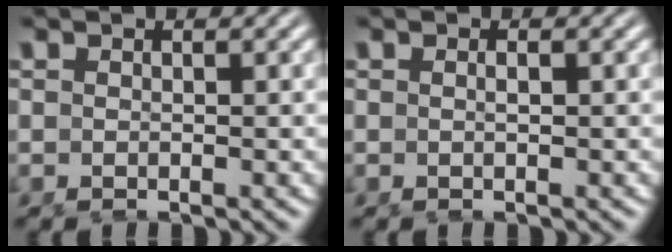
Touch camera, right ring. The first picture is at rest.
{"total": 0.7, "force": [-0.2, -0.4, 0.5], "torque": [-0.010, -0.004, 0.000]}